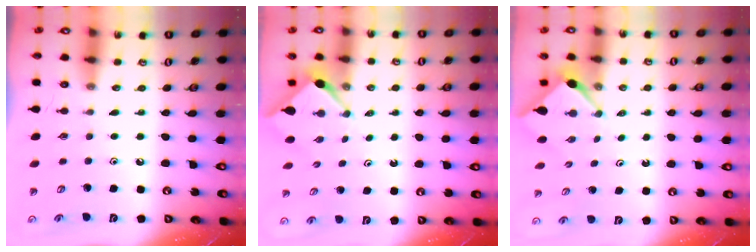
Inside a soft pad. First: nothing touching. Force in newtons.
{"total": 2.5, "press": 2.5, "slide": 0.3}
{"total": 2.5, "press": 2.5, "slide": 0.3}